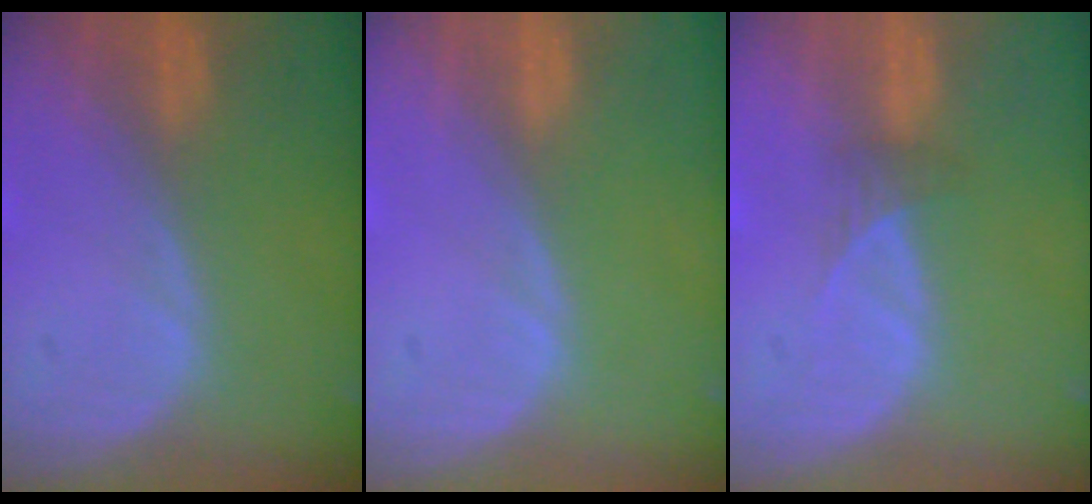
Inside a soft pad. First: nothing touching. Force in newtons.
{"total": 0.0}
{"total": 1.6, "press": 1.3, "slide": 0.9}